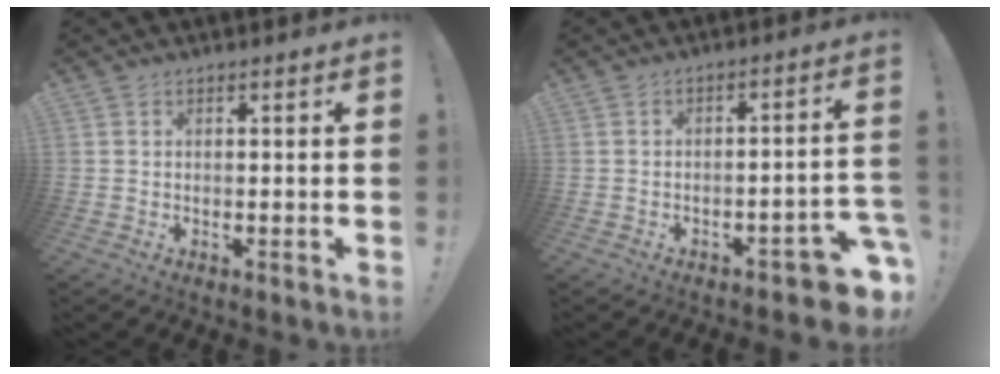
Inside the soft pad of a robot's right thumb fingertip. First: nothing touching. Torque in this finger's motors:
{"motor_torque": [0.23, 0.16, 0.43, -0.75, -0.01]}